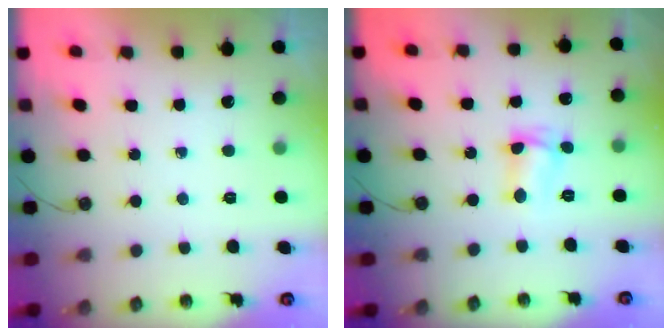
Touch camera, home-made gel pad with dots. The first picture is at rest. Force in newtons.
{"total": 4.0, "press": 3.9, "slide": 0.9}